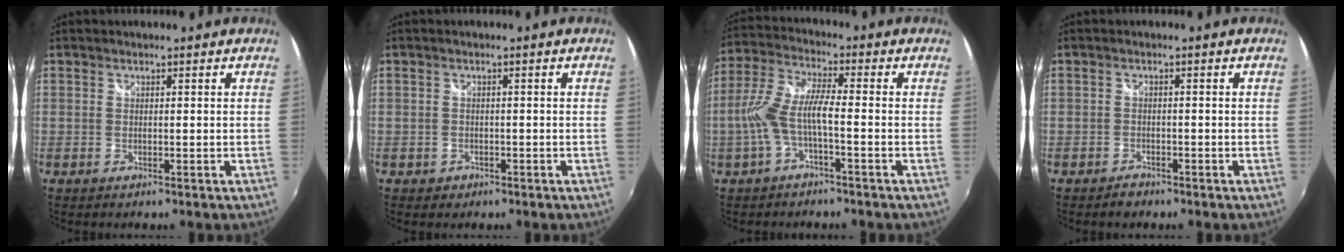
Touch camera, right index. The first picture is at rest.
{"total": 1.9, "force": [-0.8, 1.6, 0.4], "torque": [-0.010, 0.000, -0.008]}
{"total": 8.2, "force": [-2.6, 1.4, 7.6], "torque": [-0.174, 0.006, -0.047]}
{"total": 2.0, "force": [-1.6, 1.2, 0.3], "torque": [-0.010, 0.002, -0.025]}